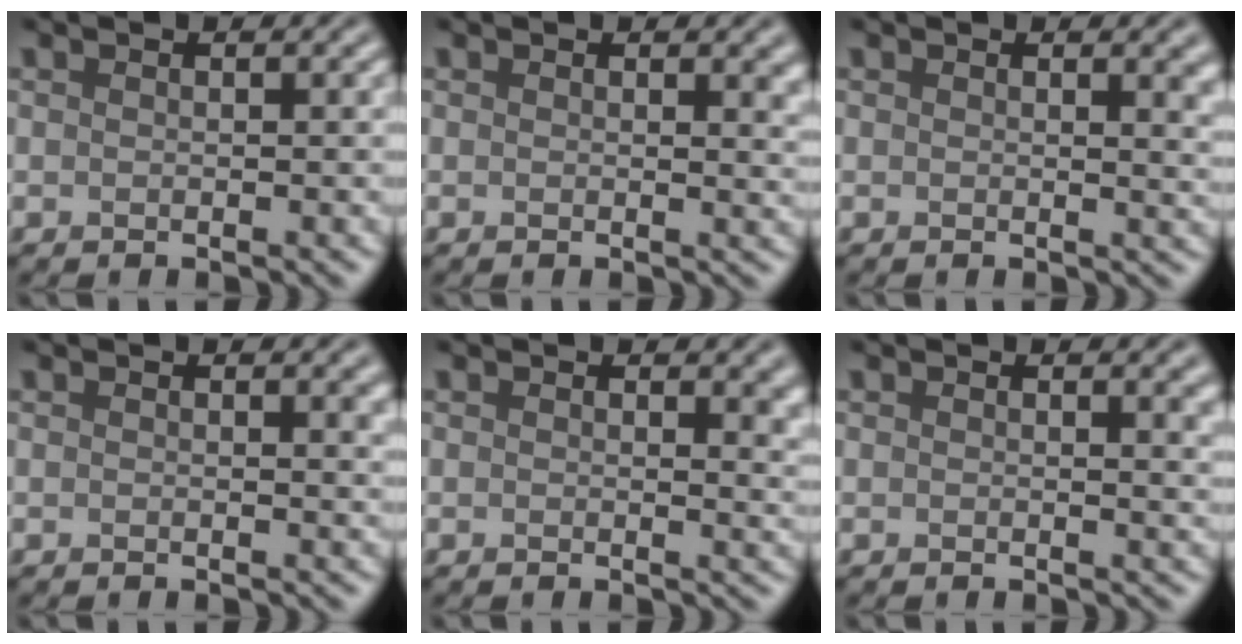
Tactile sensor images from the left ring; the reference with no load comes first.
{"total": 1.7, "force": [0.8, 0.7, 1.4], "torque": [-0.010, -0.004, 0.013]}
{"total": 2.5, "force": [1.1, 1.0, 2.0], "torque": [-0.012, -0.001, 0.014]}
{"total": 1.4, "force": [0.7, 0.4, 1.1], "torque": [-0.006, 0.002, 0.009]}
{"total": 2.5, "force": [1.0, 1.1, 2.0], "torque": [-0.018, -0.006, 0.014]}
{"total": 2.1, "force": [1.0, 0.8, 1.7], "torque": [-0.007, 0.002, 0.012]}